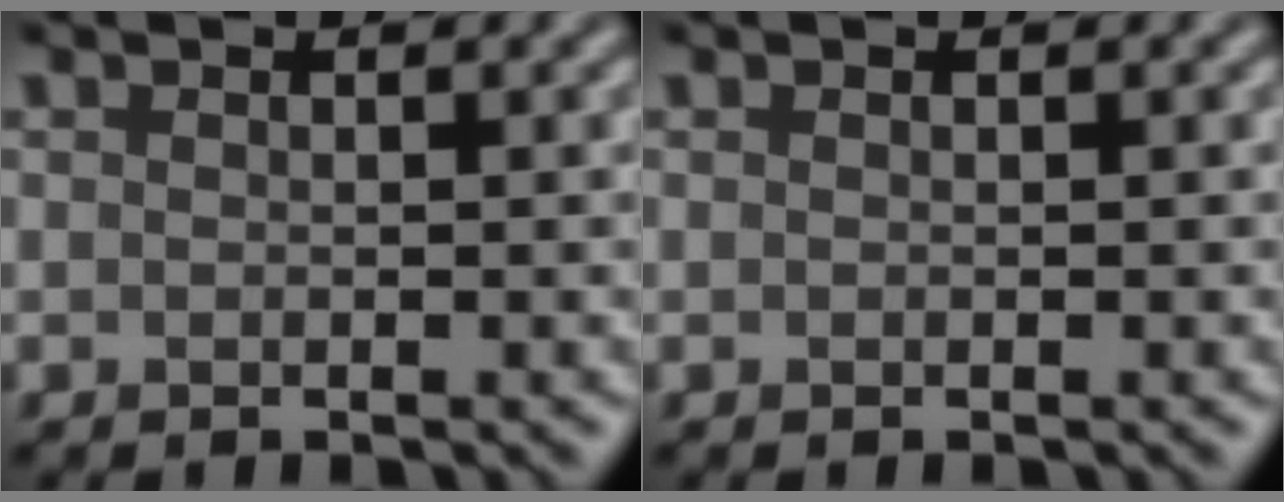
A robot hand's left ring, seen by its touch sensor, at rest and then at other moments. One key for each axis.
{"total": 0.0}